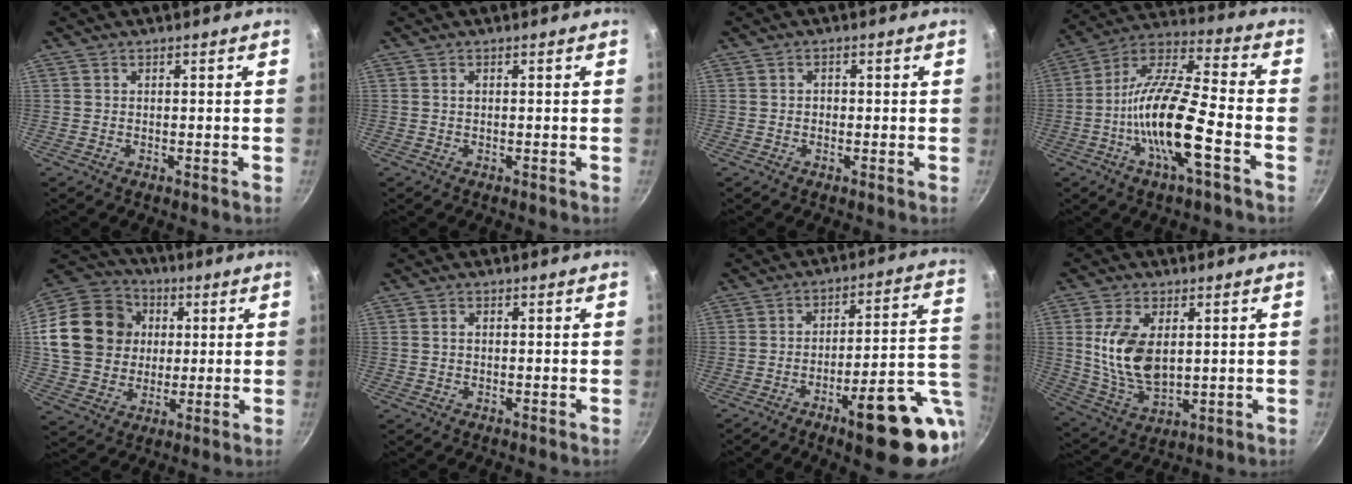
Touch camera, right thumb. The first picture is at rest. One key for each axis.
{"total": 0.7, "fx": 0.2, "fy": 0.4, "fz": 0.5, "tx": -0.009, "ty": 0.002, "tz": 0.004}
{"total": 1.3, "fx": -0.1, "fy": 1.1, "fz": 0.7, "tx": -0.009, "ty": 0.005, "tz": -0.003}
{"total": 17.3, "fx": -5.6, "fy": 4.6, "fz": 15.7, "tx": -0.290, "ty": 0.036, "tz": -0.120}
{"total": 20.1, "fx": 3.1, "fy": 17.1, "fz": 10.0, "tx": -0.176, "ty": 0.023, "tz": 0.057}
{"total": 1.2, "fx": 0.1, "fy": 0.9, "fz": 0.8, "tx": -0.012, "ty": 0.006, "tz": 0.001}
{"total": 18.8, "fx": -6.0, "fy": 5.0, "fz": 17.0, "tx": -0.205, "ty": 0.026, "tz": -0.079}
{"total": 13.0, "fx": 2.3, "fy": 7.6, "fz": 10.3, "tx": -0.187, "ty": -0.022, "tz": 0.054}